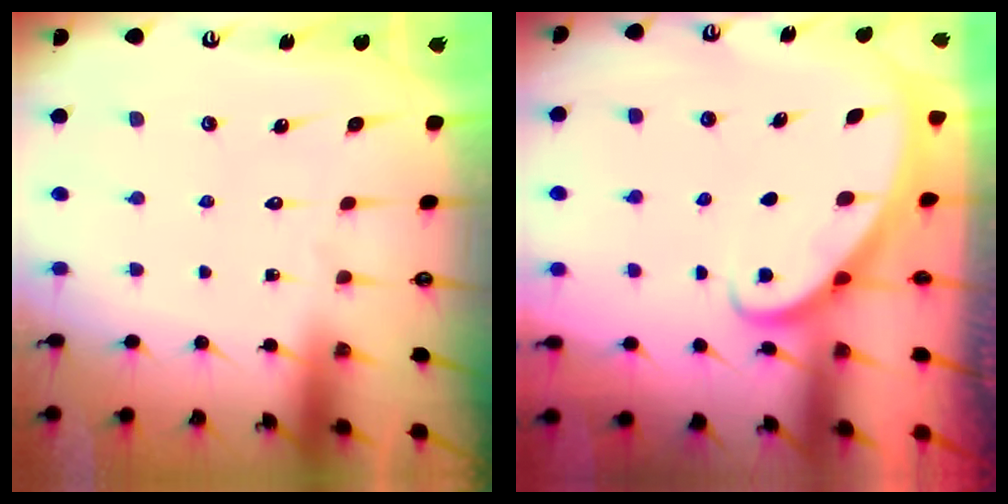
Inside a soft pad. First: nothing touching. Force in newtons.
{"total": 2.5, "press": 2.5, "slide": 0.3}